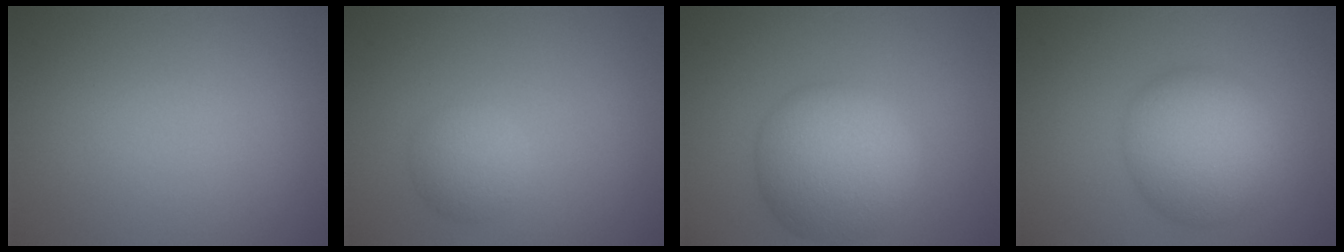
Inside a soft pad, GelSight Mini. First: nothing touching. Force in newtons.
{"total": 2.4, "press": 2.4, "slide": 0.1}
{"total": 7.4, "press": 7.4, "slide": 0.1}
{"total": 7.0, "press": 7.0, "slide": 0.2}